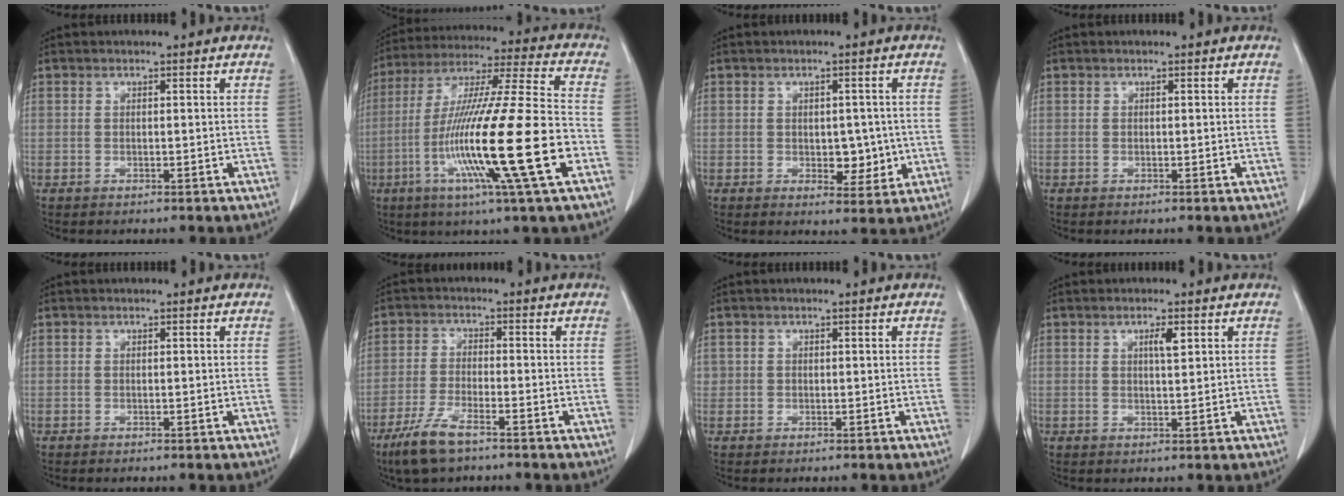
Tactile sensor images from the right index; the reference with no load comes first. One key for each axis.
{"total": 22.7, "fx": -7.0, "fy": -0.1, "fz": 21.6, "tx": -0.407, "ty": -0.031, "tz": -0.135}
{"total": 4.8, "fx": -0.3, "fy": 2.9, "fz": 3.9, "tx": -0.042, "ty": -0.002, "tz": 0.003}
{"total": 0.0}
{"total": 0.0}
{"total": 6.7, "fx": -4.6, "fy": 1.3, "fz": 4.7, "tx": -0.107, "ty": -0.013, "tz": -0.085}
{"total": 0.7, "fx": 0.1, "fy": 0.7, "fz": 0.1, "tx": 0.009, "ty": 0.004, "tz": -0.001}
{"total": 2.2, "fx": 1.0, "fy": 0.3, "fz": 2.0, "tx": -0.034, "ty": -0.001, "tz": 0.016}